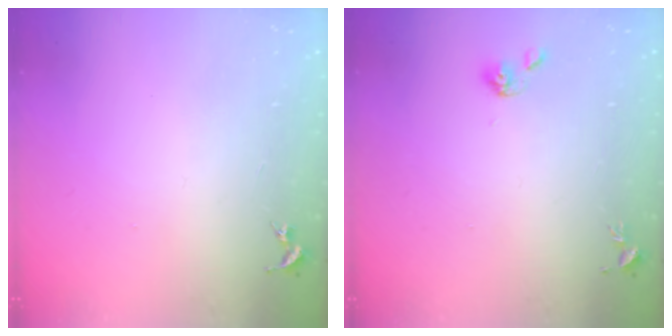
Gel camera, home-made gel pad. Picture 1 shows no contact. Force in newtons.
{"total": 4.7, "press": 4.5, "slide": 1.3}